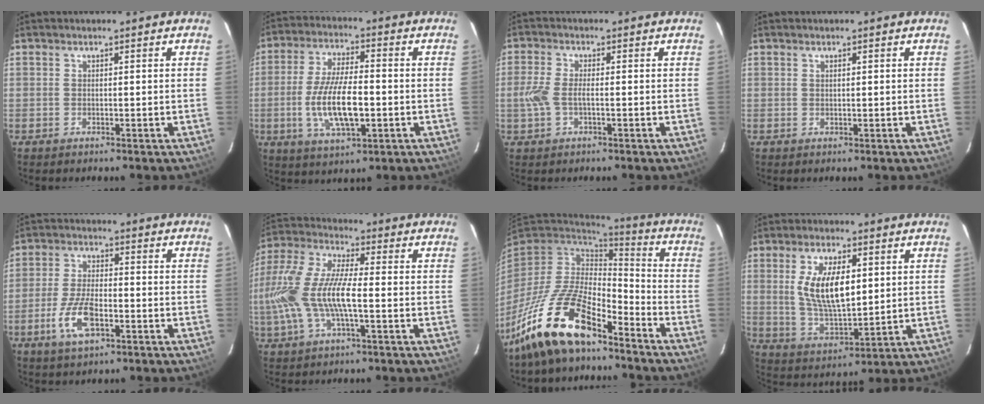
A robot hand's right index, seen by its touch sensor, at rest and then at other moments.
{"total": 12.4, "force": [-2.5, 4.3, 11.4], "torque": [-0.228, -0.008, -0.042]}
{"total": 4.7, "force": [-0.9, 2.0, 4.1], "torque": [-0.094, 0.003, -0.016]}
{"total": 0.6, "force": [0.3, 0.2, 0.5], "torque": [-0.009, 0.003, 0.007]}
{"total": 8.8, "force": [-3.6, 3.4, 7.2], "torque": [-0.156, -0.004, -0.068]}
{"total": 16.2, "force": [-2.8, 4.8, 15.3], "torque": [-0.316, -0.001, -0.056]}
{"total": 18.8, "force": [-13.2, 6.7, 11.6], "torque": [-0.247, -0.016, -0.247]}
{"total": 12.3, "force": [2.5, 5.1, 10.9], "torque": [-0.210, -0.002, 0.056]}